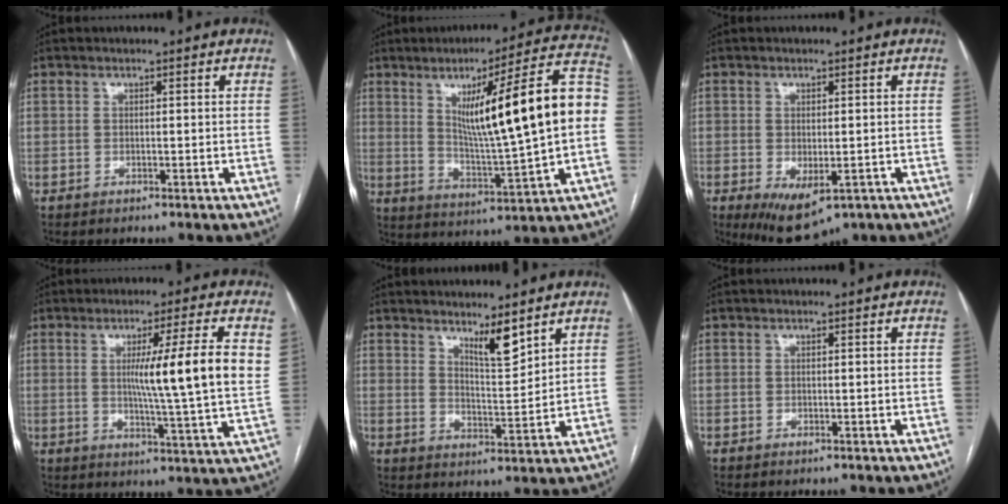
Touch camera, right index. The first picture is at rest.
{"total": 20.9, "force": [2.7, 1.0, 20.7], "torque": [-0.302, 0.018, 0.035]}
{"total": 8.9, "force": [-4.2, 4.3, 6.5], "torque": [-0.111, -0.022, -0.055]}
{"total": 12.9, "force": [2.4, -1.1, 12.6], "torque": [-0.190, -0.009, 0.032]}
{"total": 5.1, "force": [3.9, 0.6, 3.2], "torque": [-0.056, -0.018, 0.069]}
{"total": 0.0}